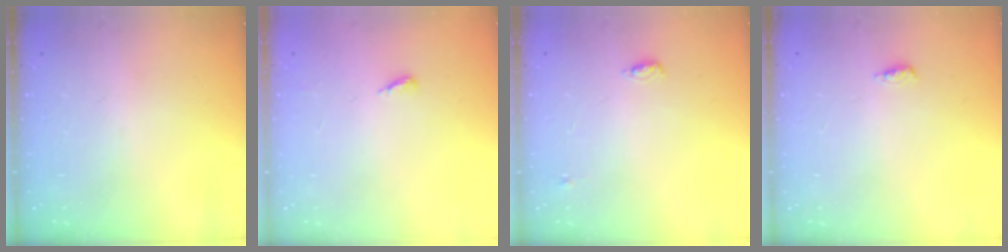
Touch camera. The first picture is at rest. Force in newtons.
{"total": 2.8, "press": 2.8, "slide": 0.2}
{"total": 4.5, "press": 4.3, "slide": 1.2}
{"total": 3.4, "press": 3.0, "slide": 1.7}